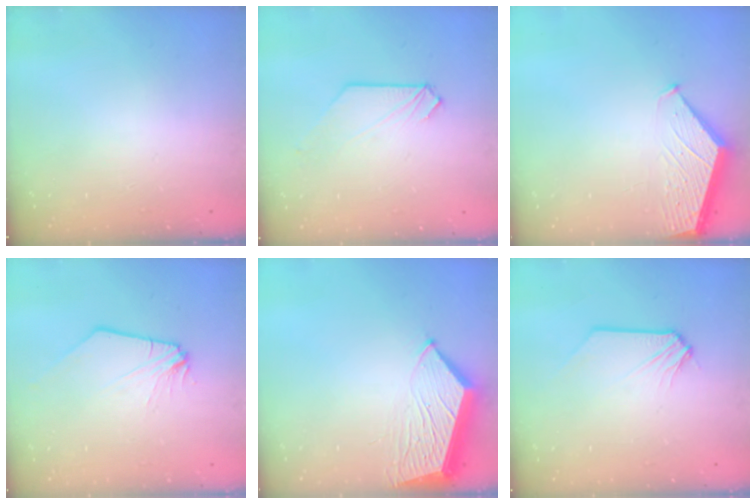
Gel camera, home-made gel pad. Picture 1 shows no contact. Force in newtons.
{"total": 0.7, "press": 0.7, "slide": 0.1}
{"total": 1.6, "press": 1.6, "slide": 0.2}
{"total": 0.0}
{"total": 7.5, "press": 7.4, "slide": 1.2}
{"total": 1.1, "press": 1.1, "slide": 0.2}